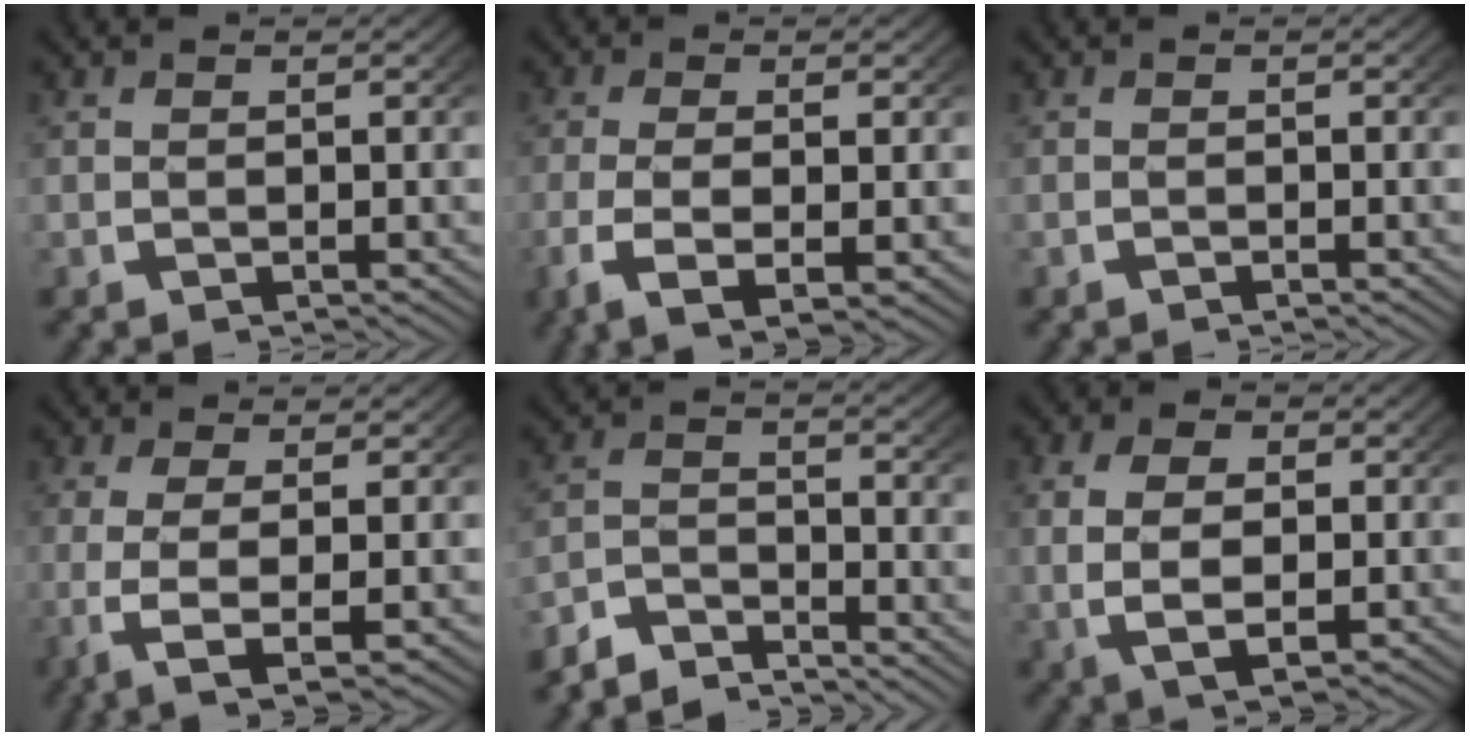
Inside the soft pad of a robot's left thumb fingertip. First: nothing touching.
{"total": 5.4, "force": [-1.5, 2.3, 4.7], "torque": [-0.105, -0.018, -0.015]}
{"total": 0.5, "force": [-0.5, -0.2, 0.1], "torque": [0.001, 0.002, -0.012]}
{"total": 6.2, "force": [-0.9, 2.1, 5.7], "torque": [-0.126, -0.022, -0.002]}
{"total": 4.6, "force": [-4.2, 1.3, 1.3], "torque": [-0.019, -0.008, -0.083]}
{"total": 6.7, "force": [-0.2, 4.1, 5.2], "torque": [-0.108, -0.016, 0.008]}